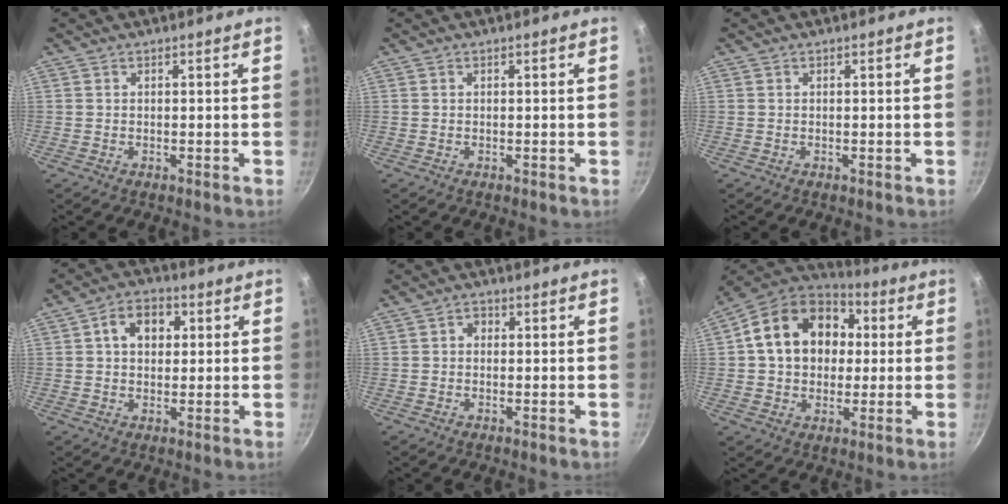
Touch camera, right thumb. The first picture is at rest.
{"total": 0.0}
{"total": 0.0}
{"total": 7.7, "force": [1.9, 5.7, 4.8], "torque": [-0.050, 0.010, 0.019]}
{"total": 1.9, "force": [0.1, 1.6, 1.0], "torque": [-0.011, 0.007, -0.002]}
{"total": 19.2, "force": [3.4, 14.8, 11.6], "torque": [-0.176, 0.029, 0.046]}